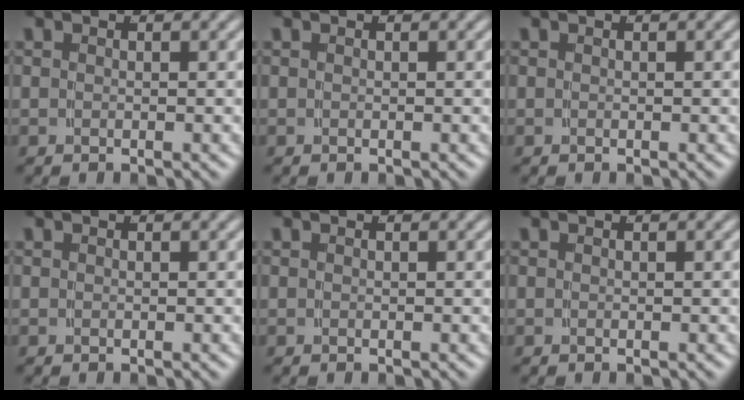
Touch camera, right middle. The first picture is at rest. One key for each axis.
{"total": 0.0}
{"total": 0.0}
{"total": 0.0}
{"total": 0.0}
{"total": 0.0}